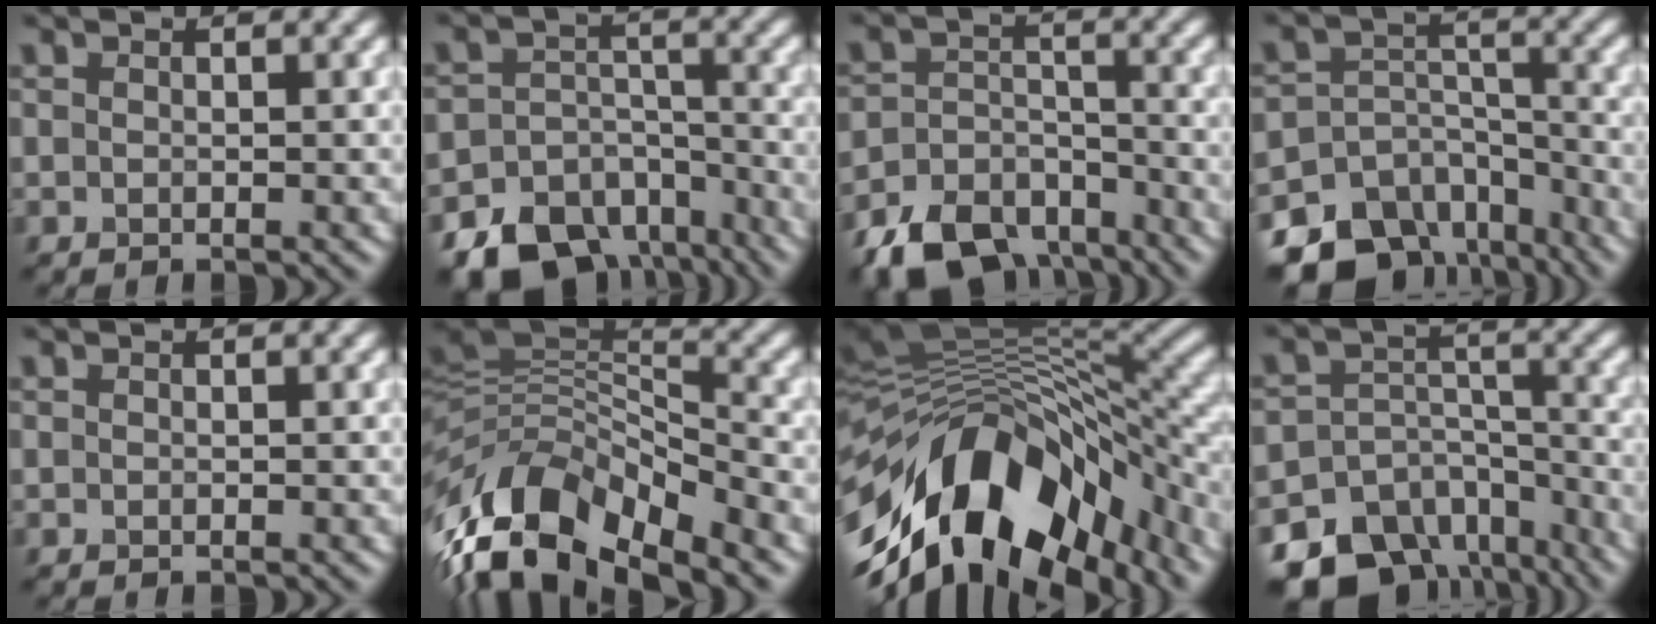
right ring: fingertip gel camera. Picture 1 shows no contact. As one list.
[{"total": 13.0, "force": [-9.6, 8.1, 3.4], "torque": [-0.063, -0.025, -0.136]}, {"total": 8.3, "force": [-6.4, 4.4, 3.1], "torque": [-0.051, -0.011, -0.115]}, {"total": 13.6, "force": [-10.3, 8.4, 3.1], "torque": [-0.061, -0.015, -0.140]}, {"total": 0.0}, {"total": 12.2, "force": [-6.8, 6.1, 8.1], "torque": [-0.163, 0.011, -0.129]}, {"total": 15.6, "force": [-5.9, 8.1, 12.0], "torque": [-0.205, 0.011, -0.104]}, {"total": 15.0, "force": [-11.1, 9.5, 3.6], "torque": [-0.073, -0.033, -0.147]}]